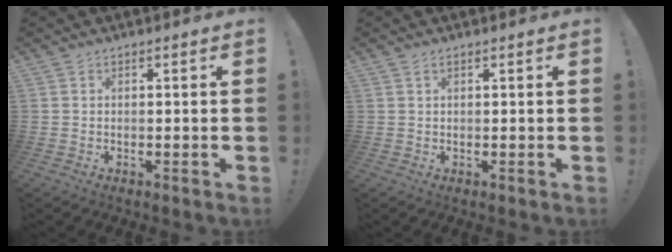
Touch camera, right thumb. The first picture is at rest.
{"total": 0.8, "force": [0.5, 0.4, 0.6], "torque": [-0.013, 0.001, 0.009]}